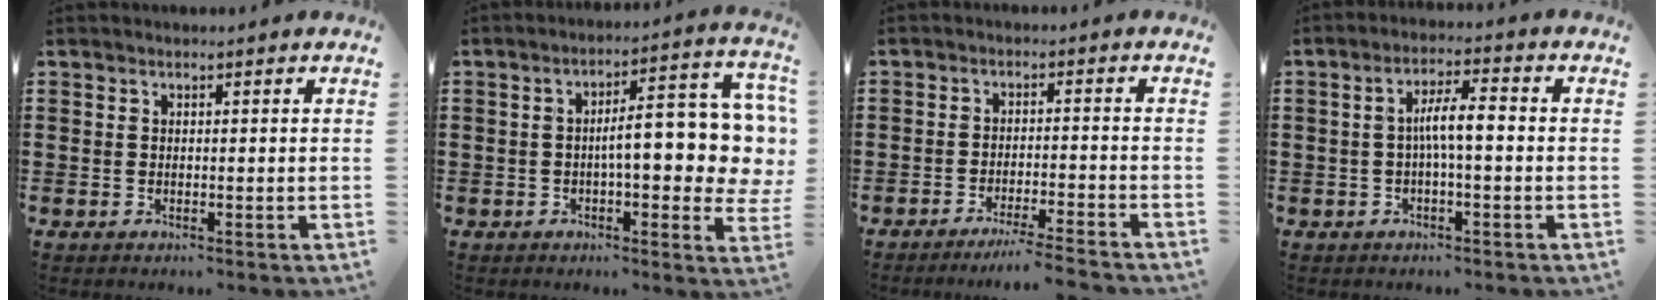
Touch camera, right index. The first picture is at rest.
{"total": 11.0, "force": [0.4, 3.5, 10.4], "torque": [-0.144, -0.011, -0.001]}
{"total": 3.9, "force": [-3.5, -0.6, 1.5], "torque": [-0.033, -0.012, -0.071]}
{"total": 5.0, "force": [-0.4, 0.9, 4.9], "torque": [-0.089, 0.007, -0.009]}